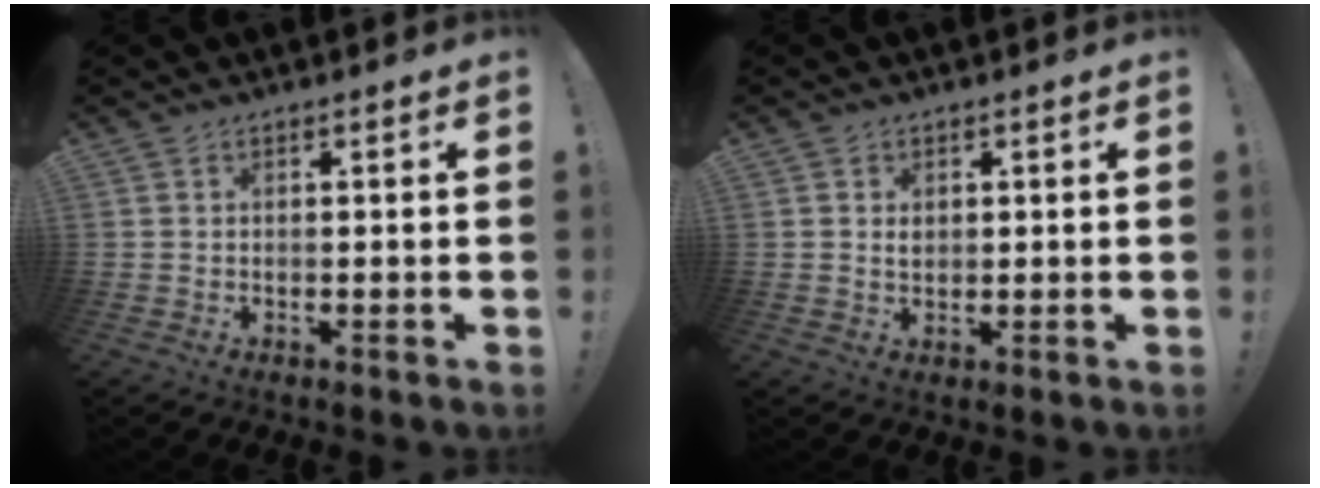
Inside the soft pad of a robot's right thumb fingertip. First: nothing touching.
{"total": 1.7, "force": [0.5, 1.4, 0.7], "torque": [-0.005, -0.003, 0.007]}